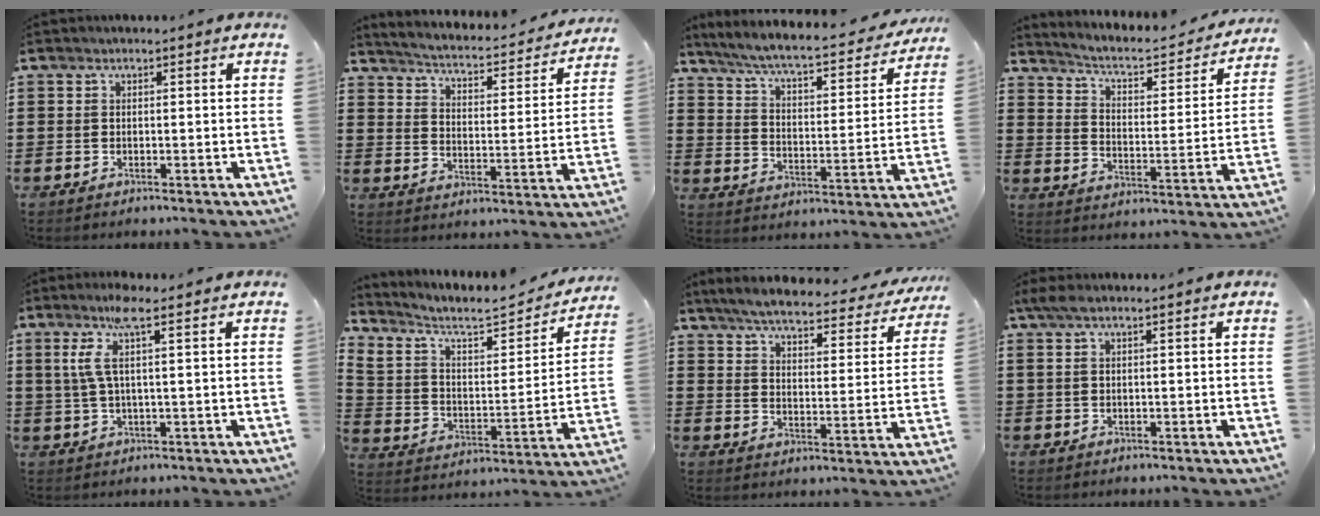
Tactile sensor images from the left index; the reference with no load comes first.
{"total": 2.7, "force": [2.6, -0.1, 0.8], "torque": [-0.036, -0.032, 0.033]}
{"total": 6.2, "force": [5.4, 0.3, 2.9], "torque": [-0.081, -0.038, 0.087]}
{"total": 3.5, "force": [2.8, 0.8, 1.8], "torque": [-0.054, -0.025, 0.036]}
{"total": 6.0, "force": [2.5, 0.6, 5.4], "torque": [-0.134, -0.011, 0.034]}
{"total": 5.4, "force": [4.6, 1.8, 2.1], "torque": [-0.069, -0.038, 0.073]}
{"total": 5.2, "force": [4.8, 0.3, 2.0], "torque": [-0.064, -0.032, 0.077]}
{"total": 1.8, "force": [0.9, 0.3, 1.6], "torque": [-0.034, 0.000, 0.016]}